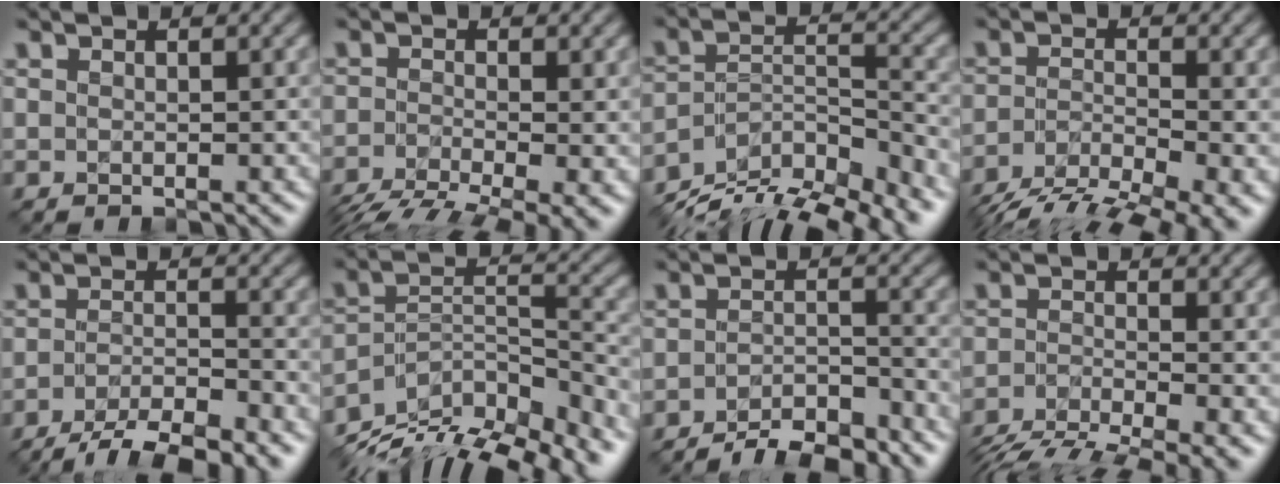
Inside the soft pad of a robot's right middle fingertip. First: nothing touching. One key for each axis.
{"total": 7.5, "fx": -5.0, "fy": 2.1, "fz": 5.1, "tx": -0.093, "ty": -0.025, "tz": -0.091}
{"total": 12.9, "fx": -10.8, "fy": 4.3, "fz": 5.5, "tx": -0.101, "ty": 0.000, "tz": -0.163}
{"total": 10.4, "fx": -7.4, "fy": 2.9, "fz": 6.6, "tx": -0.126, "ty": -0.023, "tz": -0.126}
{"total": 6.5, "fx": -4.7, "fy": 1.5, "fz": 4.2, "tx": -0.066, "ty": -0.004, "tz": -0.083}
{"total": 14.3, "fx": -11.9, "fy": 5.2, "fz": 6.0, "tx": -0.114, "ty": 0.004, "tz": -0.174}
{"total": 4.9, "fx": -4.2, "fy": 1.1, "fz": 2.3, "tx": -0.035, "ty": 0.000, "tz": -0.072}
{"total": 7.0, "fx": -5.3, "fy": 1.5, "fz": 4.2, "tx": -0.079, "ty": -0.019, "tz": -0.099}